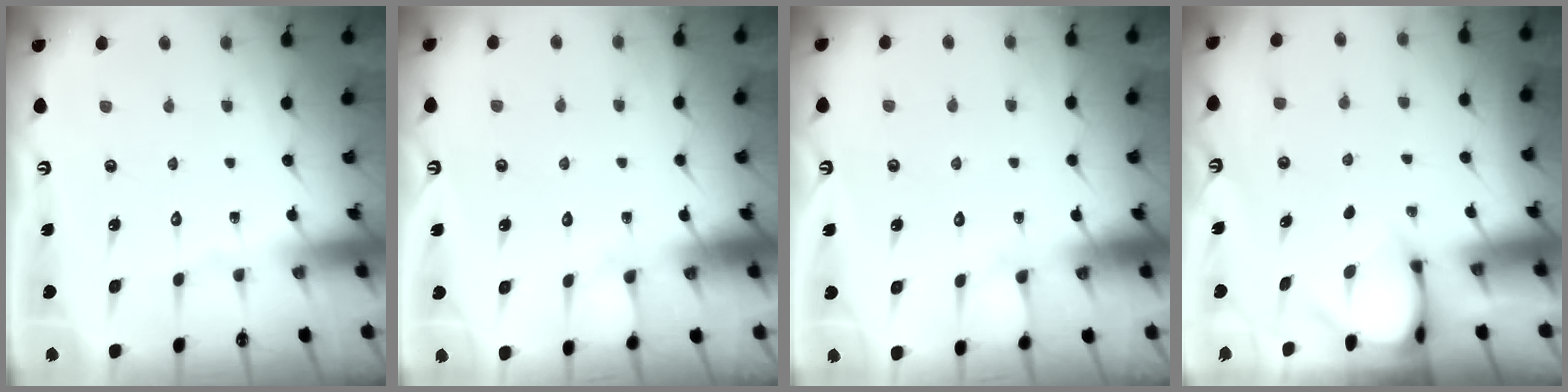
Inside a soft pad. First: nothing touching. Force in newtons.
{"total": 4.4, "press": 4.4, "slide": 0.5}
{"total": 4.4, "press": 4.4, "slide": 0.5}
{"total": 3.4, "press": 3.4, "slide": 0.3}